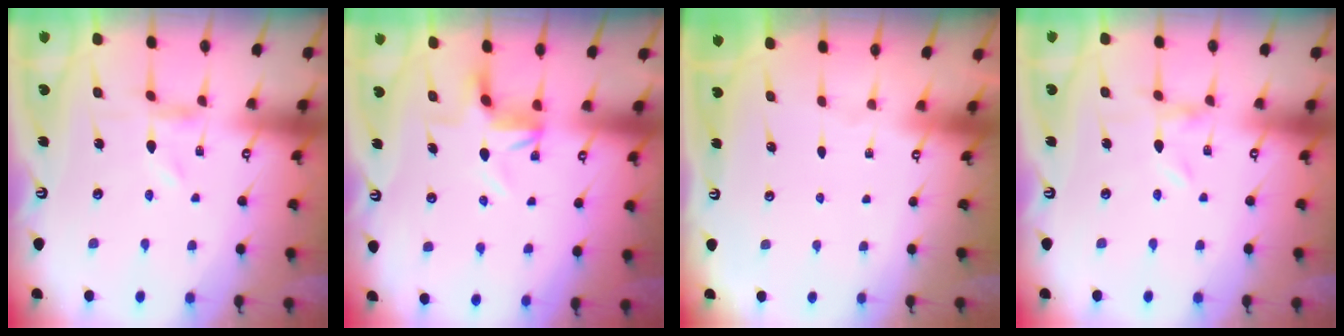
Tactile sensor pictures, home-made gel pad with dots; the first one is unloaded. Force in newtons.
{"total": 3.9, "press": 3.9, "slide": 0.4}
{"total": 0.0}
{"total": 0.0}